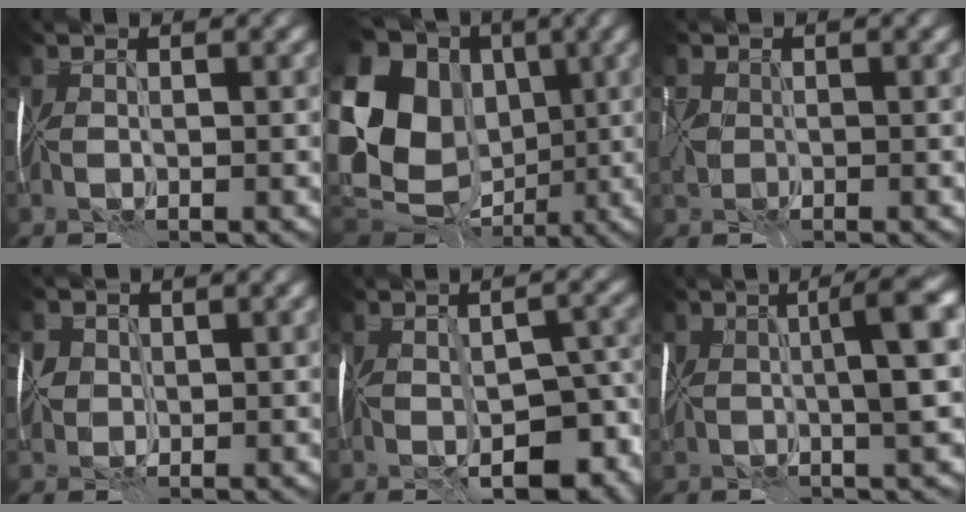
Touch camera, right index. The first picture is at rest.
{"total": 17.8, "force": [0.4, 14.1, 10.8], "torque": [-0.229, 0.009, 0.030]}
{"total": 1.9, "force": [-0.7, 1.6, 0.8], "torque": [-0.030, 0.001, -0.007]}
{"total": 1.7, "force": [-0.3, 1.7, 0.1], "torque": [-0.002, 0.001, -0.002]}
{"total": 10.4, "force": [-4.7, 5.0, 7.8], "torque": [-0.117, -0.018, -0.058]}
{"total": 6.1, "force": [0.4, 1.2, 5.9], "torque": [-0.081, 0.019, 0.011]}